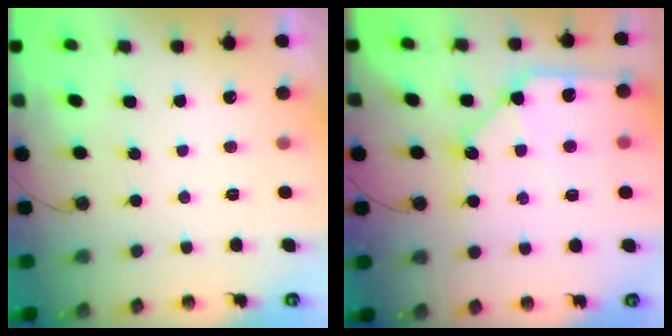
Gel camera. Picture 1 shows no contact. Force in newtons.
{"total": 13.7, "press": 13.6, "slide": 1.6}